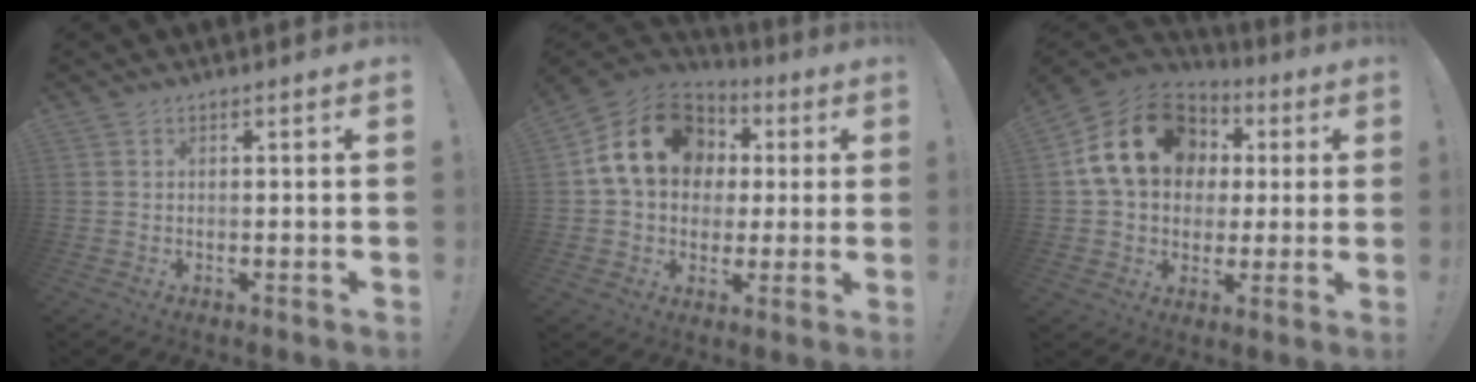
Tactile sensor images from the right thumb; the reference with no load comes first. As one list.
[{"total": 18.7, "force": [5.0, 14.7, 10.4], "torque": [-0.157, -0.002, 0.102]}, {"total": 20.3, "force": [5.5, 15.6, 11.7], "torque": [-0.190, -0.005, 0.113]}]